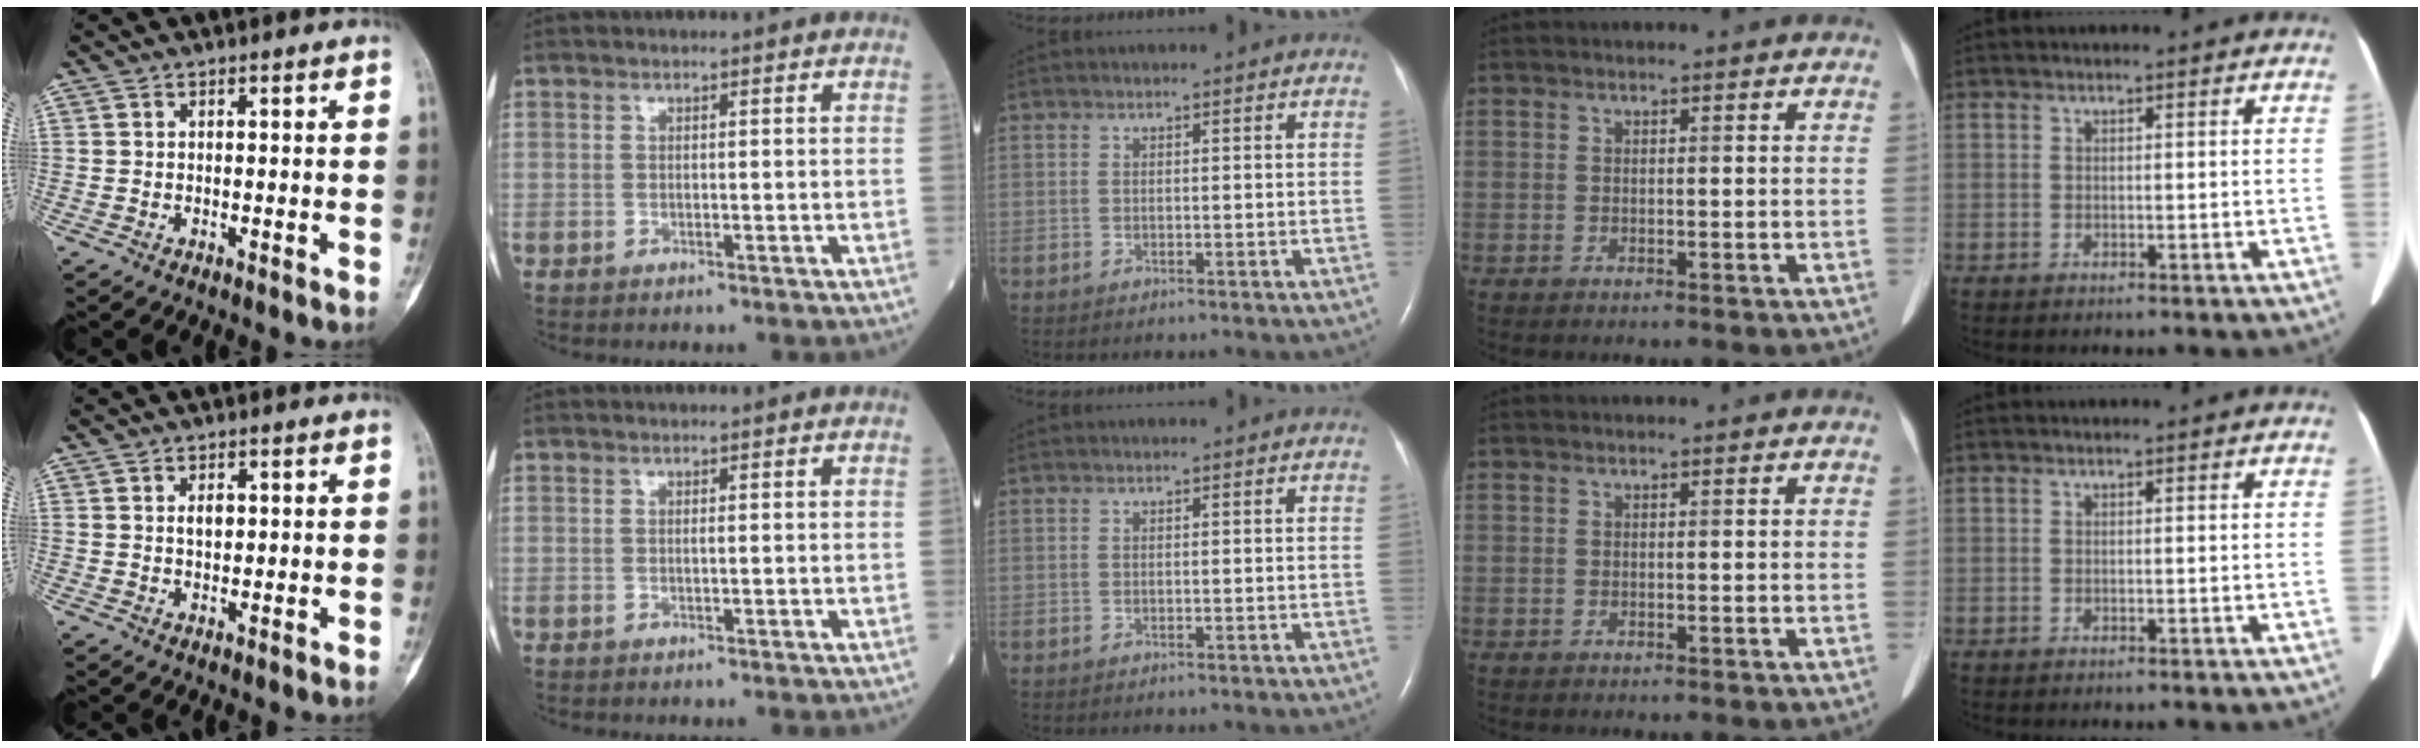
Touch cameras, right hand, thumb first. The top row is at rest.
{"thumb": {"total": 2.2, "force": [0.5, 1.4, 1.7], "torque": [-0.023, -0.001, 0.009]}}